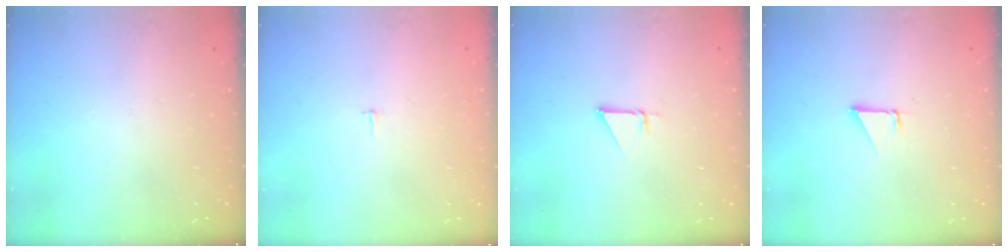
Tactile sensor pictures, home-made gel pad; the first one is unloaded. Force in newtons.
{"total": 1.8, "press": 1.8, "slide": 0.1}
{"total": 1.4, "press": 1.4, "slide": 0.0}
{"total": 1.4, "press": 1.3, "slide": 0.1}